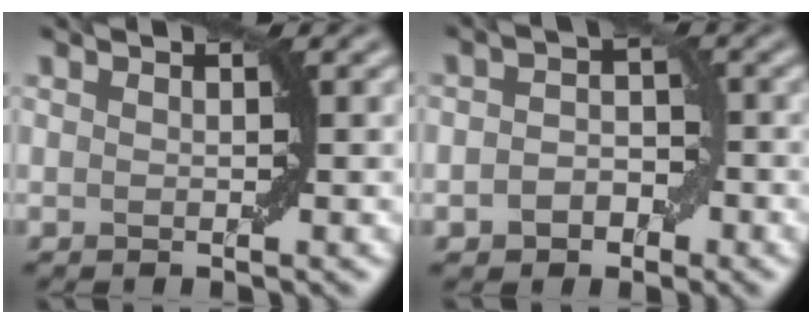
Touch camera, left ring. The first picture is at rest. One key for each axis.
{"total": 3.0, "fx": -1.2, "fy": 2.2, "fz": 1.7, "tx": -0.021, "ty": 0.003, "tz": -0.022}